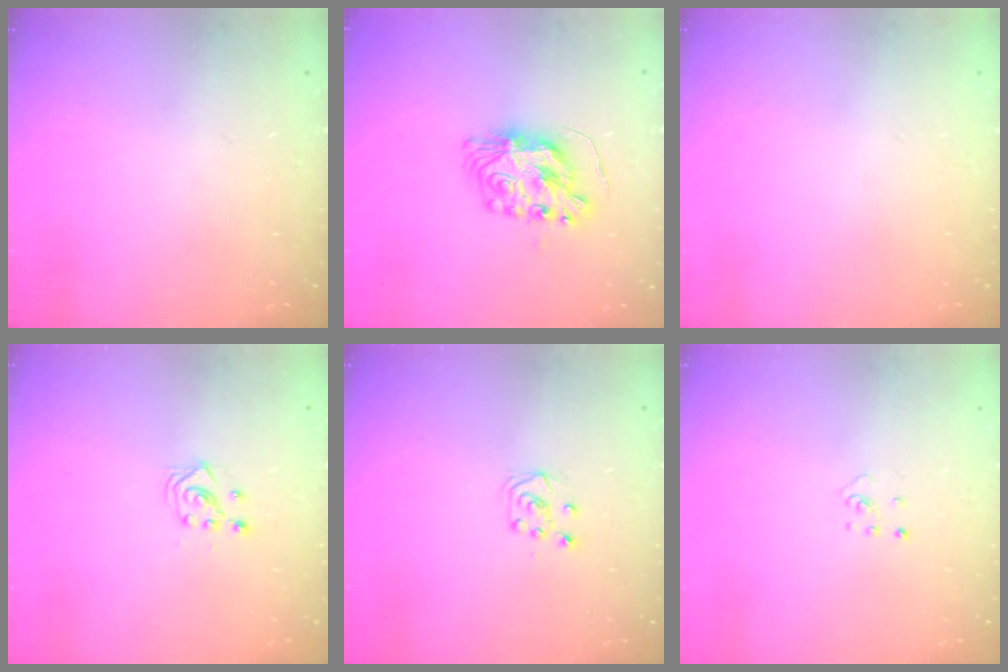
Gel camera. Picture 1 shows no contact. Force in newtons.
{"total": 9.4, "press": 9.4, "slide": 0.9}
{"total": 0.0}
{"total": 3.0, "press": 2.8, "slide": 1.0}
{"total": 5.8, "press": 5.7, "slide": 0.6}
{"total": 2.0, "press": 2.0, "slide": 0.3}